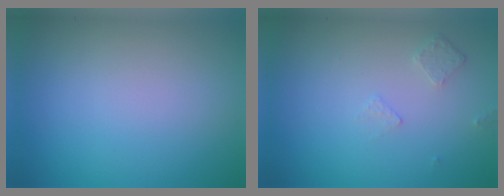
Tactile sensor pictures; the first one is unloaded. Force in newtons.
{"total": 0.8, "press": 0.6, "slide": 0.5}